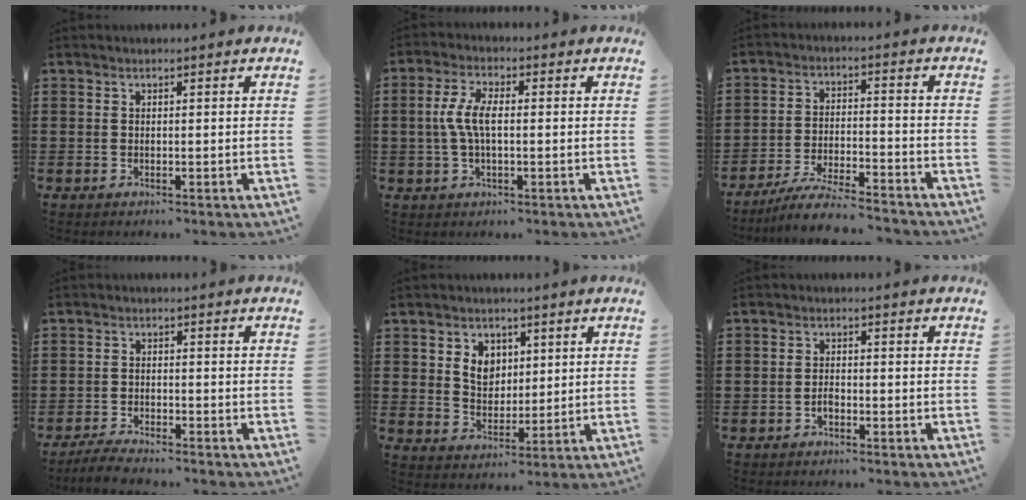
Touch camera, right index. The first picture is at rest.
{"total": 5.7, "force": [-0.1, 2.3, 5.2], "torque": [-0.125, -0.002, -0.012]}
{"total": 6.4, "force": [-6.0, -0.1, 2.3], "torque": [-0.048, -0.006, -0.116]}
{"total": 2.9, "force": [-2.9, 0.1, 0.5], "torque": [-0.018, 0.001, -0.061]}
{"total": 5.0, "force": [1.8, 4.0, 2.3], "torque": [-0.053, 0.011, 0.029]}
{"total": 1.5, "force": [-0.9, 0.8, 0.8], "torque": [-0.018, -0.002, -0.017]}